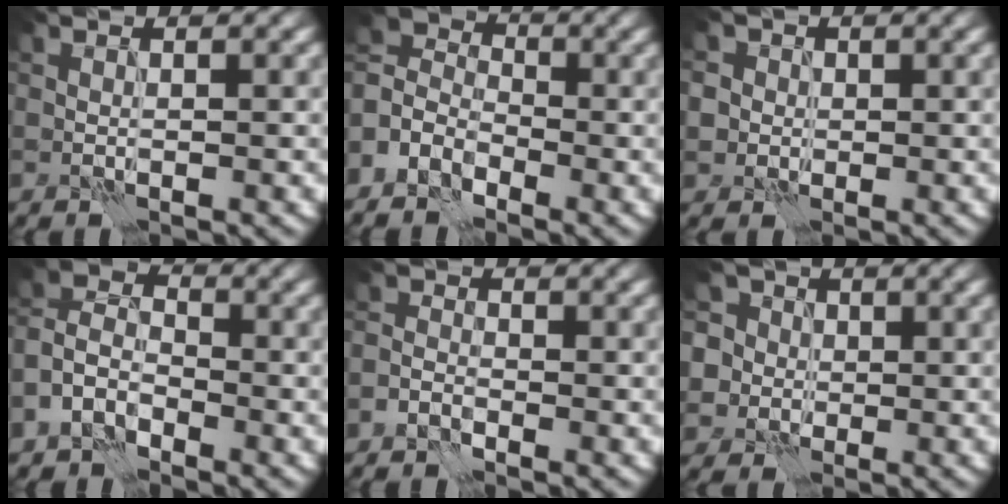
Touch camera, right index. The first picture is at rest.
{"total": 4.7, "force": [-3.3, 3.0, 1.5], "torque": [-0.043, 0.003, -0.076]}
{"total": 2.5, "force": [0.4, 2.5, 0.3], "torque": [-0.006, 0.009, -0.003]}
{"total": 4.1, "force": [-3.0, 2.5, 1.4], "torque": [-0.030, 0.007, -0.068]}
{"total": 1.6, "force": [-1.4, 0.8, 0.0], "torque": [0.000, -0.001, -0.027]}
{"total": 8.4, "force": [3.6, 7.0, 3.0], "torque": [-0.058, 0.021, 0.033]}